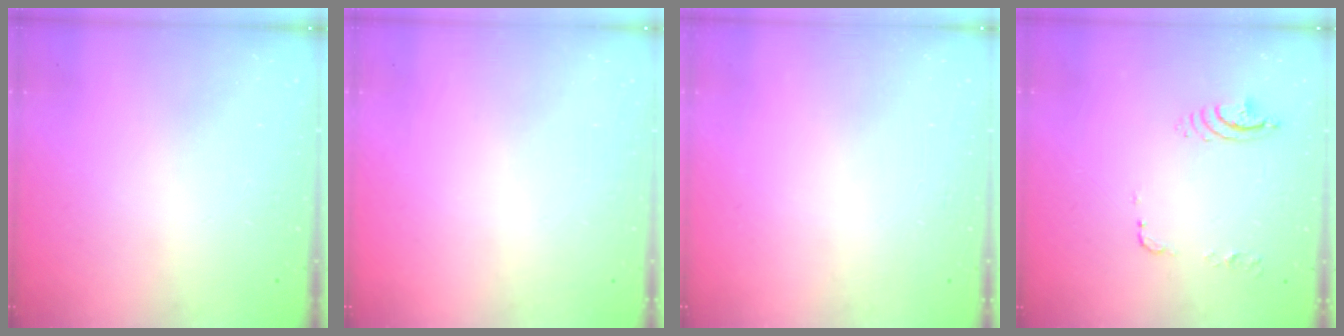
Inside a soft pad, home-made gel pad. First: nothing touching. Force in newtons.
{"total": 0.0}
{"total": 0.0}
{"total": 8.3, "press": 8.3, "slide": 0.8}